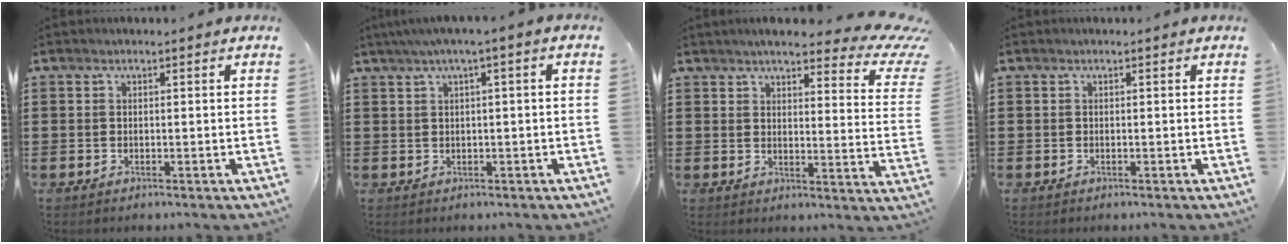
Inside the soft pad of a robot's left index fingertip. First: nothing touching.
{"total": 2.2, "force": [-0.1, 0.0, 2.2], "torque": [-0.038, 0.000, -0.003]}
{"total": 5.9, "force": [4.9, 0.8, 3.3], "torque": [-0.068, -0.029, 0.079]}
{"total": 0.0}